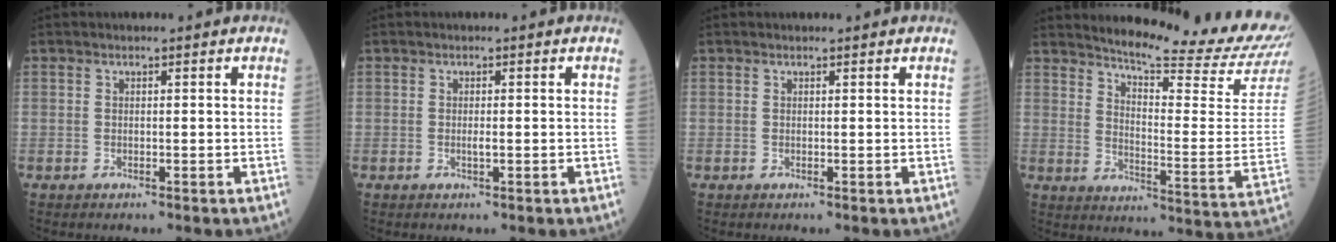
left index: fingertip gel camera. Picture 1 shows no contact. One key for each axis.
{"total": 0.6, "fx": -0.2, "fy": 0.0, "fz": 0.6, "tx": -0.013, "ty": -0.005, "tz": -0.007}
{"total": 0.9, "fx": 0.9, "fy": 0.1, "fz": 0.1, "tx": -0.009, "ty": 0.000, "tz": 0.008}
{"total": 20.3, "fx": 19.0, "fy": -0.7, "fz": 7.2, "tx": -0.118, "ty": -0.117, "tz": 0.232}